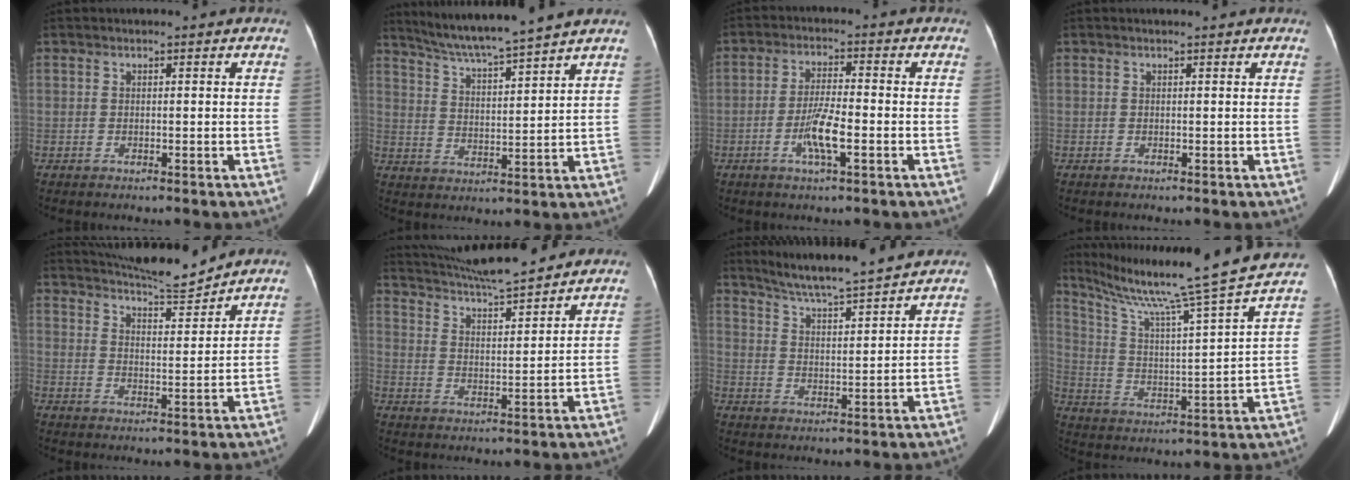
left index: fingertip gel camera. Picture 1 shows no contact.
{"total": 12.0, "force": [10.7, -1.4, 5.2], "torque": [-0.091, 0.010, 0.176]}
{"total": 5.6, "force": [-2.0, 0.5, 5.2], "torque": [-0.105, -0.006, -0.040]}
{"total": 2.1, "force": [2.0, 0.2, 0.6], "torque": [-0.010, 0.018, 0.021]}
{"total": 10.1, "force": [9.7, -0.1, 2.8], "torque": [-0.049, -0.005, 0.151]}
{"total": 16.0, "force": [14.6, 0.8, 6.4], "torque": [-0.117, 0.018, 0.232]}
{"total": 12.7, "force": [11.7, -0.5, 4.9], "torque": [-0.087, 0.011, 0.180]}
{"total": 24.2, "force": [19.8, -1.5, 13.8], "torque": [-0.232, -0.020, 0.288]}